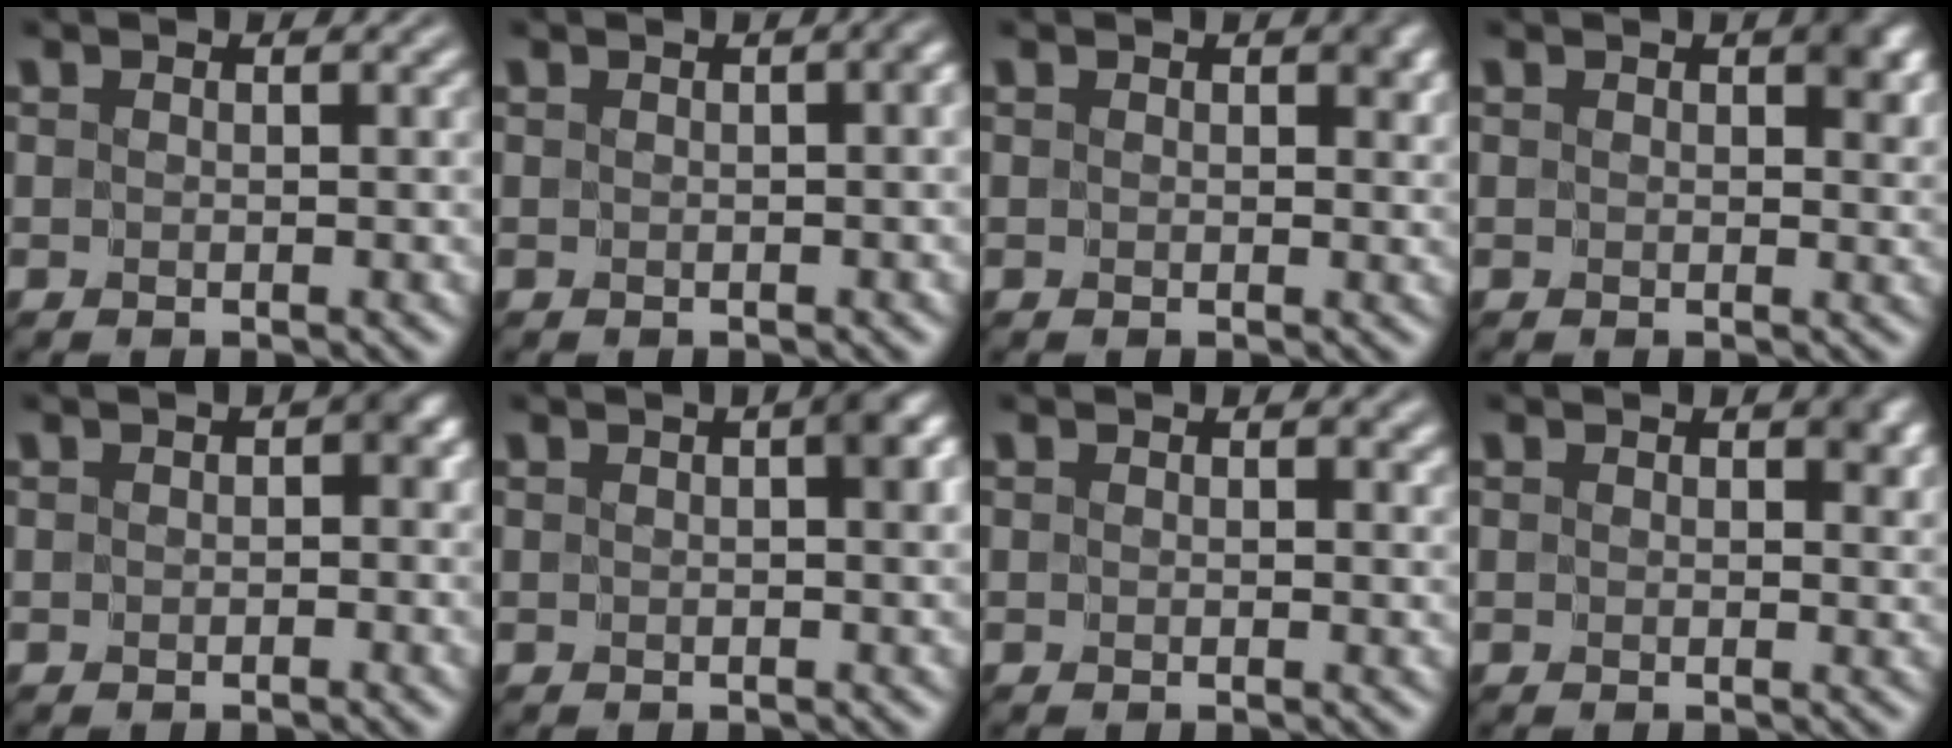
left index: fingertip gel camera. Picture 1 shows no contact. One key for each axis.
{"total": 1.8, "fx": 0.1, "fy": 0.6, "fz": 1.7, "tx": -0.014, "ty": 0.003, "tz": 0.006}
{"total": 1.7, "fx": 0.5, "fy": 1.0, "fz": 1.3, "tx": -0.011, "ty": -0.002, "tz": 0.008}
{"total": 2.6, "fx": 0.9, "fy": 1.4, "fz": 2.0, "tx": -0.019, "ty": -0.001, "tz": 0.013}
{"total": 1.5, "fx": -0.1, "fy": 0.9, "fz": 1.2, "tx": -0.009, "ty": 0.004, "tz": -0.003}
{"total": 2.2, "fx": 0.4, "fy": 0.6, "fz": 2.1, "tx": -0.021, "ty": 0.009, "tz": 0.004}
{"total": 0.7, "fx": 0.3, "fy": 0.4, "fz": 0.5, "tx": -0.003, "ty": -0.001, "tz": 0.006}
{"total": 2.0, "fx": 0.7, "fy": 1.2, "fz": 1.6, "tx": -0.016, "ty": -0.002, "tz": 0.011}